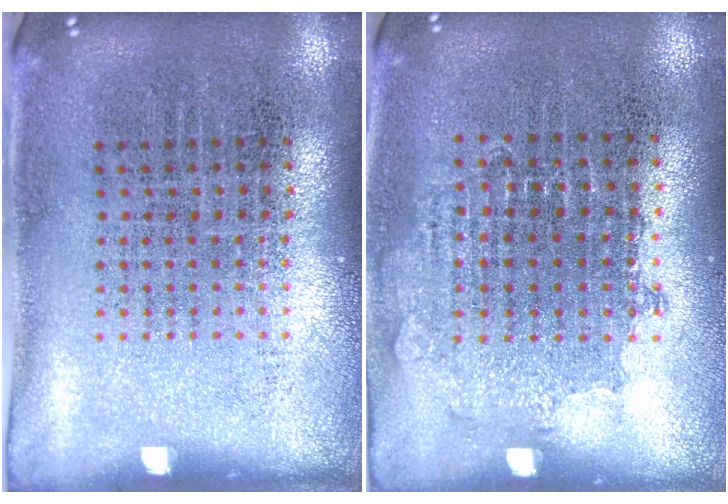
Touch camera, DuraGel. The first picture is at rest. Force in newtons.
{"total": 0.8, "press": 0.8, "slide": 0.2}